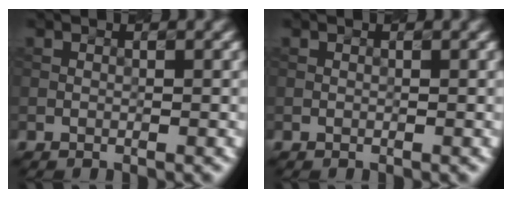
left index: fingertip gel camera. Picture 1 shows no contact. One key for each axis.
{"total": 0.0}